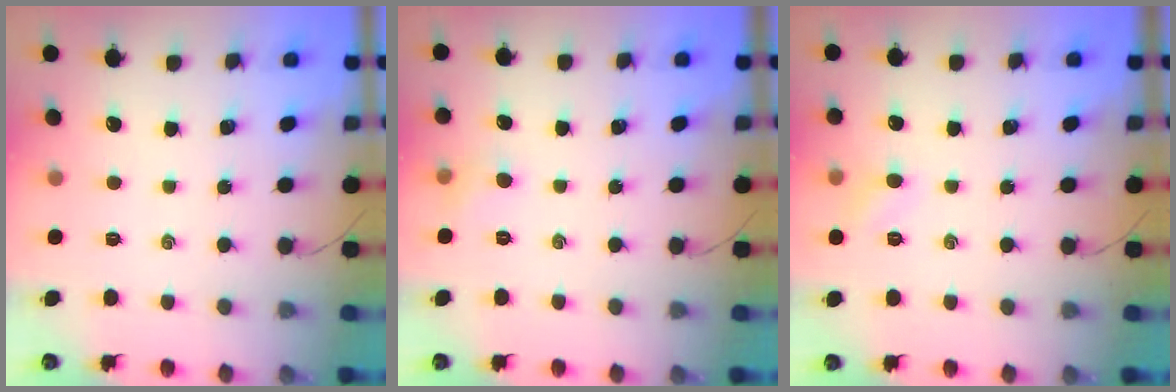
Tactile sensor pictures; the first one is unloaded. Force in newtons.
{"total": 3.4, "press": 3.2, "slide": 1.2}
{"total": 4.8, "press": 4.5, "slide": 1.5}